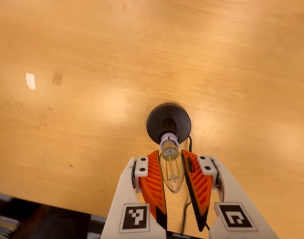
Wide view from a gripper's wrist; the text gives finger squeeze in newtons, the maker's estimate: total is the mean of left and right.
{"total": 11.1, "left": 10.8, "right": 11.4}